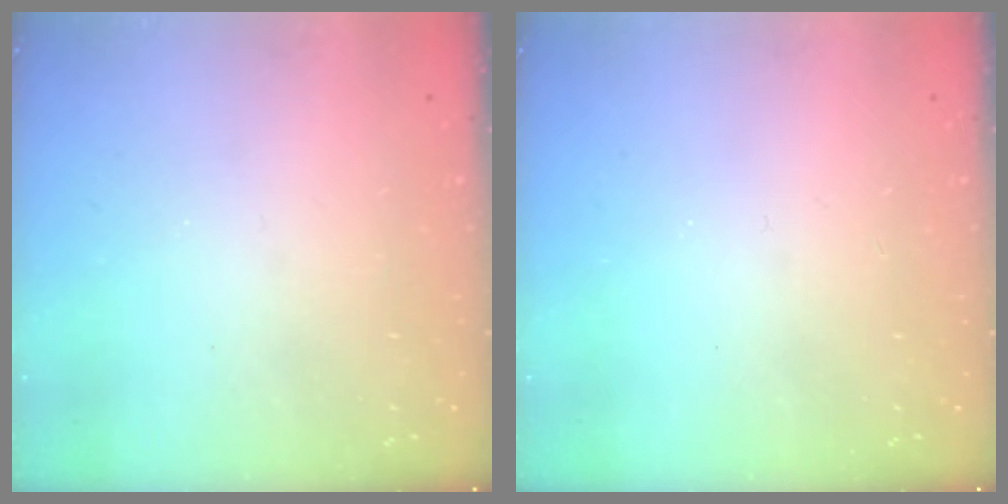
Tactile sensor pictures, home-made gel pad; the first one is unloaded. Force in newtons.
{"total": 0.0}